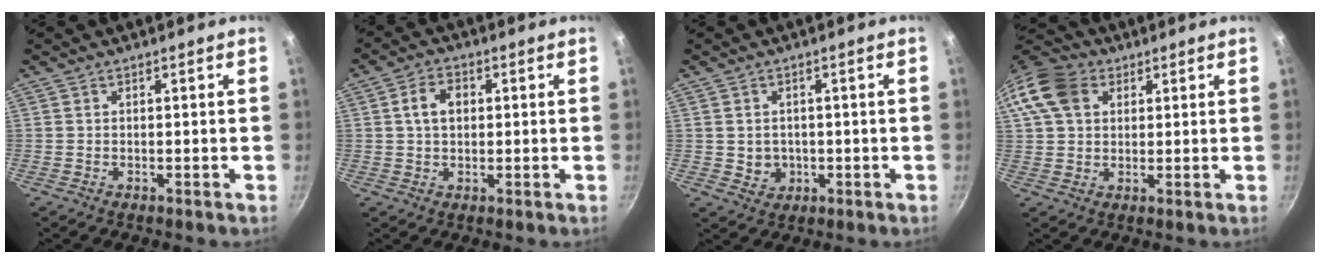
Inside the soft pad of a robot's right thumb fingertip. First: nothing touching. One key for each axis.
{"total": 5.3, "fx": 0.8, "fy": 3.8, "fz": 3.6, "tx": -0.047, "ty": 0.011, "tz": 0.008}
{"total": 3.6, "fx": -0.2, "fy": 3.3, "fz": 1.5, "tx": -0.012, "ty": 0.005, "tz": 0.007}
{"total": 12.1, "fx": 4.0, "fy": 9.0, "fz": 7.0, "tx": -0.125, "ty": 0.016, "tz": 0.061}